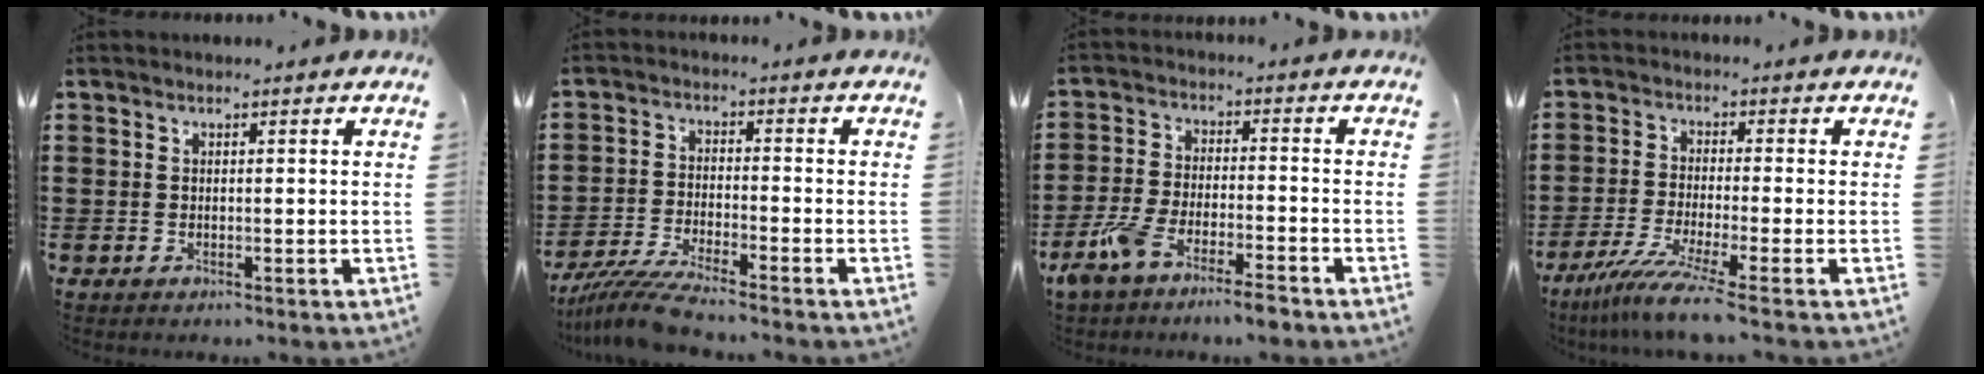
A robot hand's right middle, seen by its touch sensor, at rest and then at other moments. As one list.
[{"total": 6.5, "force": [-5.9, -0.3, 2.7], "torque": [-0.067, -0.020, -0.115]}, {"total": 6.8, "force": [-5.6, 0.9, 3.8], "torque": [-0.096, -0.010, -0.109]}, {"total": 6.4, "force": [-4.7, -0.6, 4.2], "torque": [-0.096, -0.029, -0.091]}]